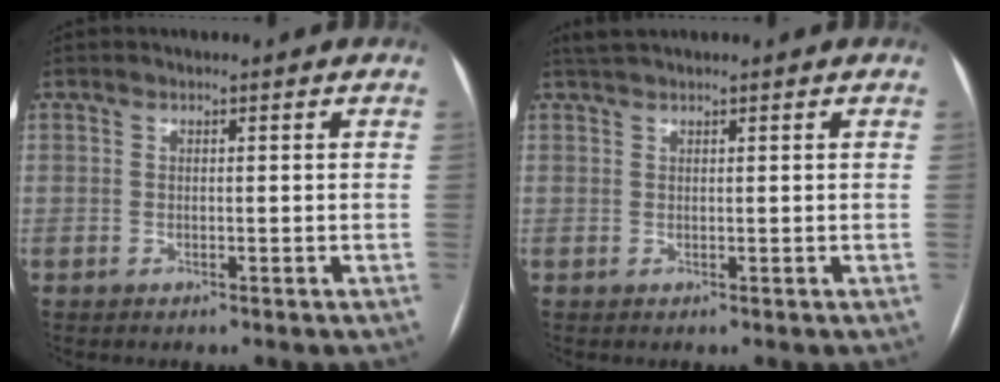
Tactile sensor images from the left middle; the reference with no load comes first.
{"total": 1.9, "force": [1.7, 0.0, 0.8], "torque": [-0.014, 0.018, 0.034]}